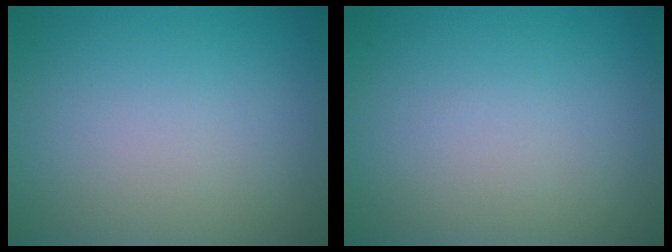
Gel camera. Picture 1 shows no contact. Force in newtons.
{"total": 0.0}